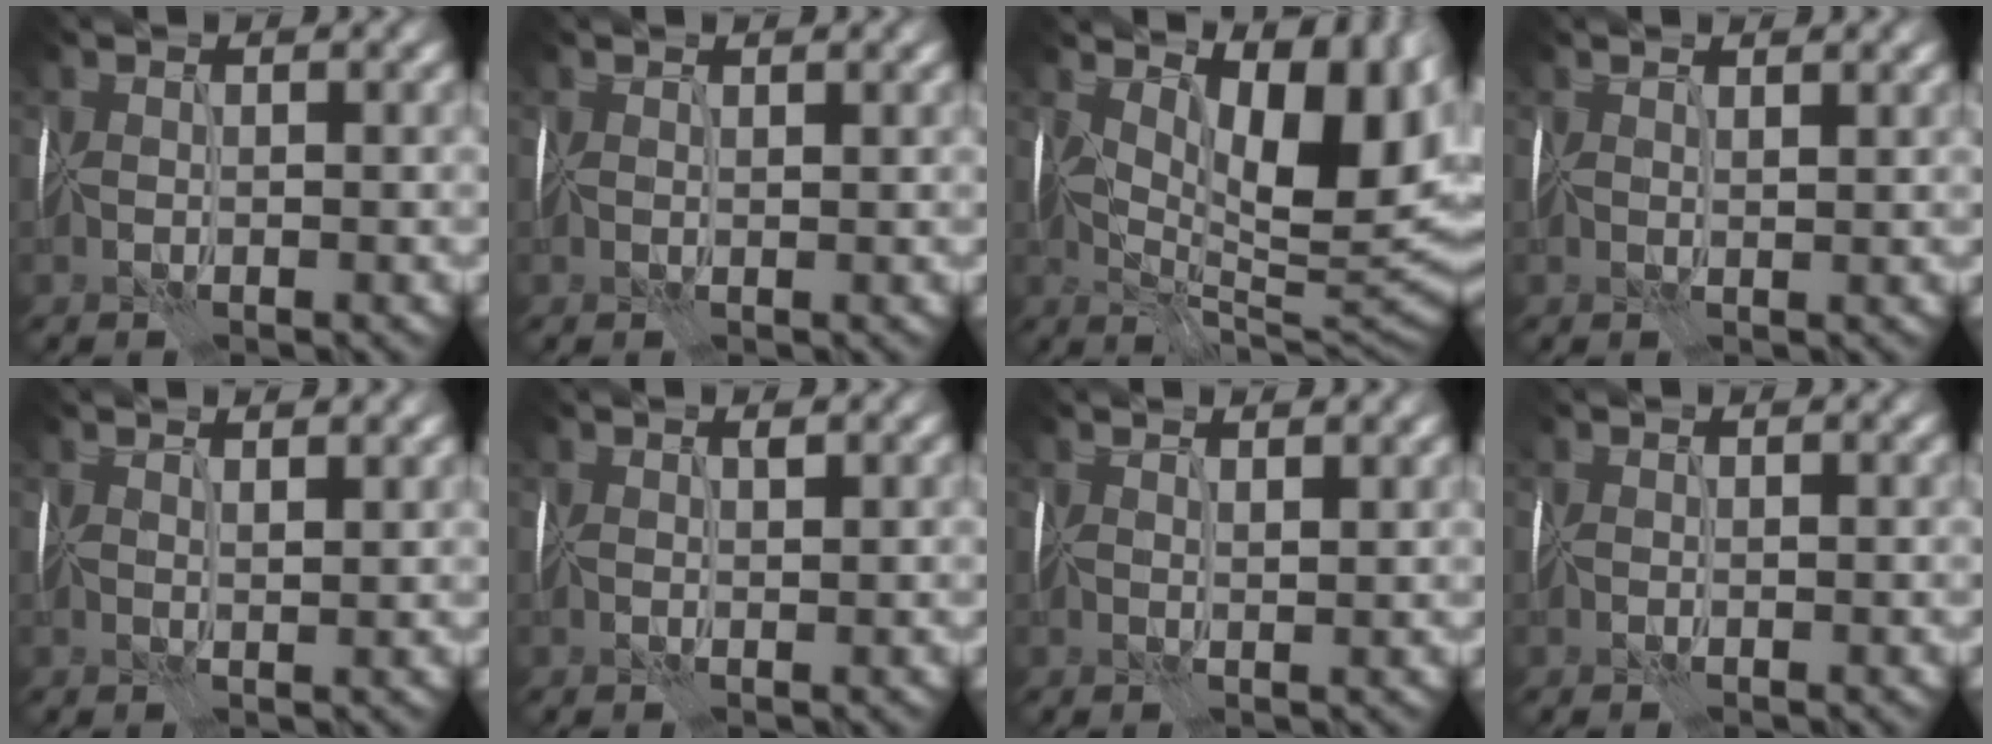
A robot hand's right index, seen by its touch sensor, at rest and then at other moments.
{"total": 0.9, "force": [0.8, 0.1, 0.4], "torque": [0.000, 0.006, 0.012]}
{"total": 11.7, "force": [4.6, 5.3, 9.4], "torque": [-0.135, -0.014, 0.089]}
{"total": 1.6, "force": [1.3, 0.2, 0.8], "torque": [-0.004, 0.008, 0.019]}
{"total": 2.3, "force": [1.8, 0.4, 1.3], "torque": [-0.008, 0.008, 0.027]}
{"total": 0.6, "force": [0.5, 0.1, 0.3], "torque": [-0.004, 0.003, 0.010]}
{"total": 2.0, "force": [1.6, 0.3, 1.1], "torque": [-0.007, 0.008, 0.024]}
{"total": 0.0}